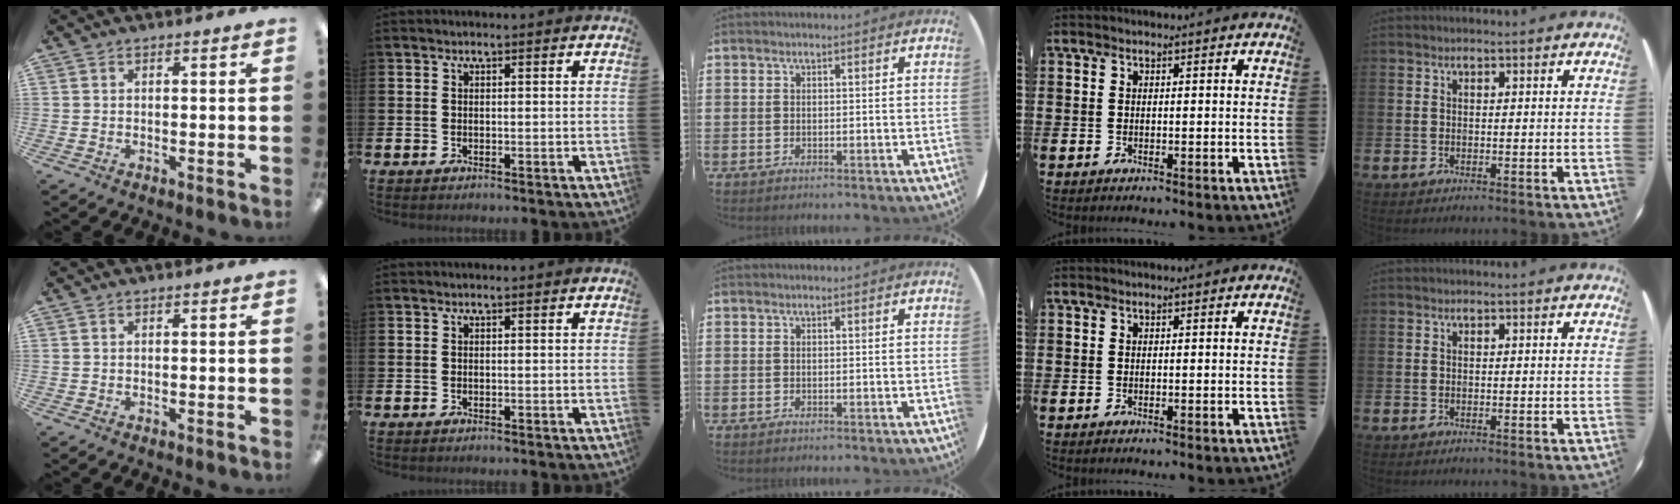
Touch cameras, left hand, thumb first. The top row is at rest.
{}